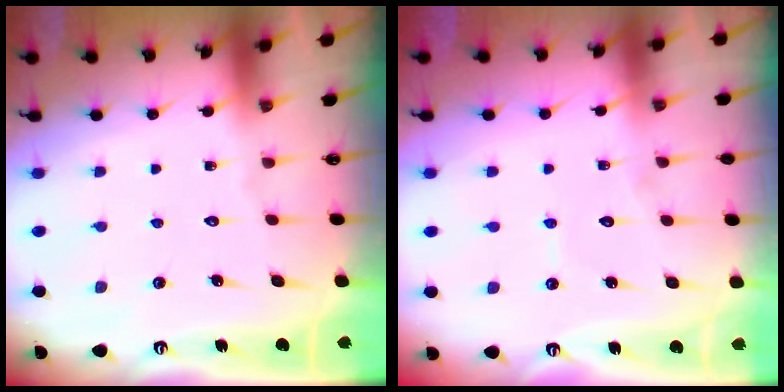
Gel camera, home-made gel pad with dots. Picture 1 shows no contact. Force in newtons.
{"total": 4.0, "press": 4.0, "slide": 0.3}